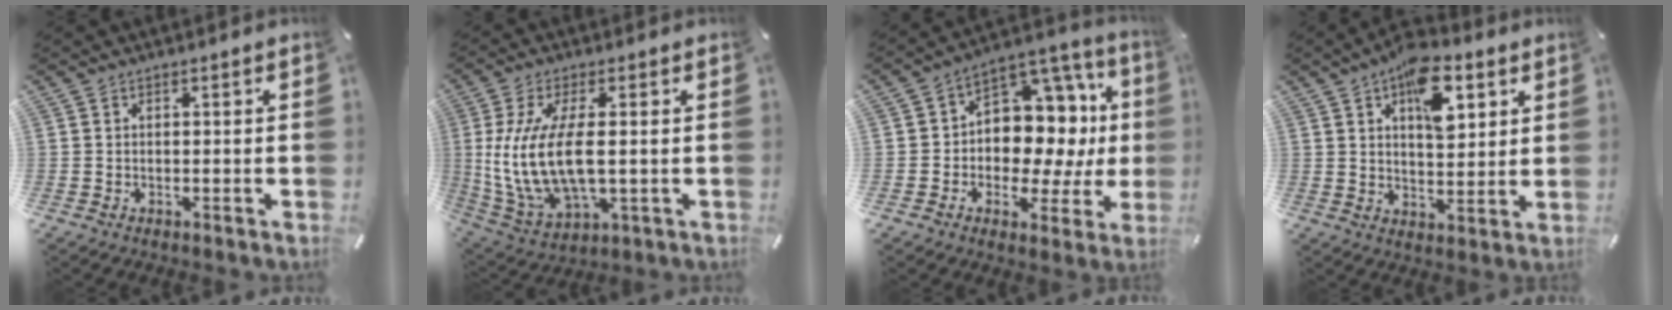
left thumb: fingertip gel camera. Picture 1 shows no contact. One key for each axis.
{"total": 14.3, "fx": 1.0, "fy": 6.3, "fz": 12.8, "tx": -0.298, "ty": -0.023, "tz": 0.013}
{"total": 12.9, "fx": 0.4, "fy": 10.5, "fz": 7.6, "tx": -0.089, "ty": -0.036, "tz": 0.011}
{"total": 12.8, "fx": 6.1, "fy": 6.9, "fz": 8.9, "tx": -0.121, "ty": -0.021, "tz": 0.103}